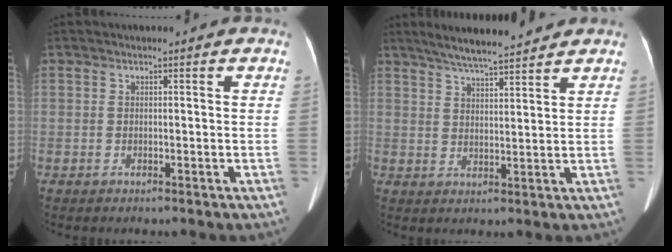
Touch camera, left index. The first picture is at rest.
{"total": 8.1, "force": [7.2, 0.3, 3.8], "torque": [-0.064, 0.013, 0.118]}